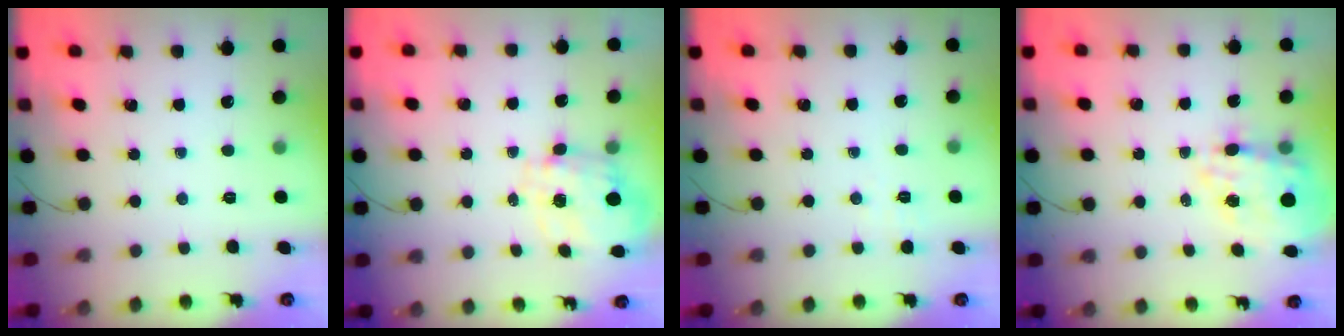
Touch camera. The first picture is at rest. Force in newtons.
{"total": 3.0, "press": 2.8, "slide": 1.2}
{"total": 1.4, "press": 0.5, "slide": 1.3}
{"total": 13.1, "press": 12.6, "slide": 3.5}